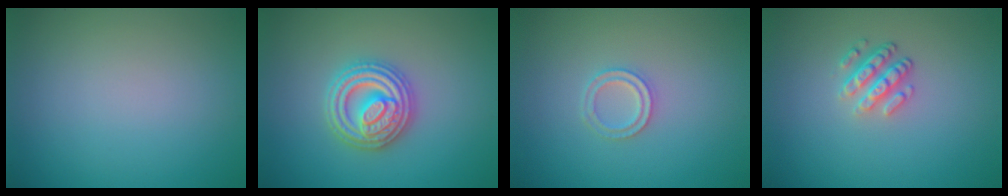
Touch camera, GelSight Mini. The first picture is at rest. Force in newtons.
{"total": 4.9, "press": 4.9, "slide": 0.8}
{"total": 1.7, "press": 1.6, "slide": 0.4}
{"total": 2.8, "press": 2.3, "slide": 1.5}